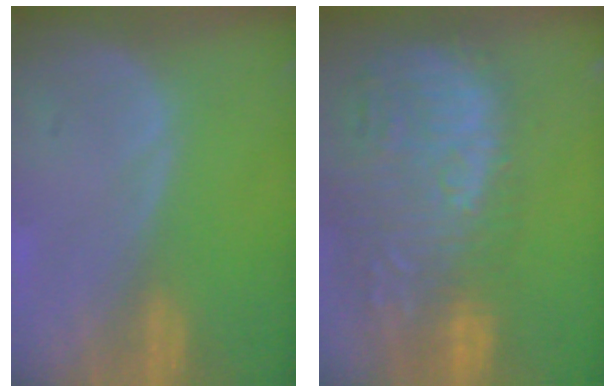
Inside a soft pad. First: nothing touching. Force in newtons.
{"total": 15.3, "press": 13.0, "slide": 8.1}